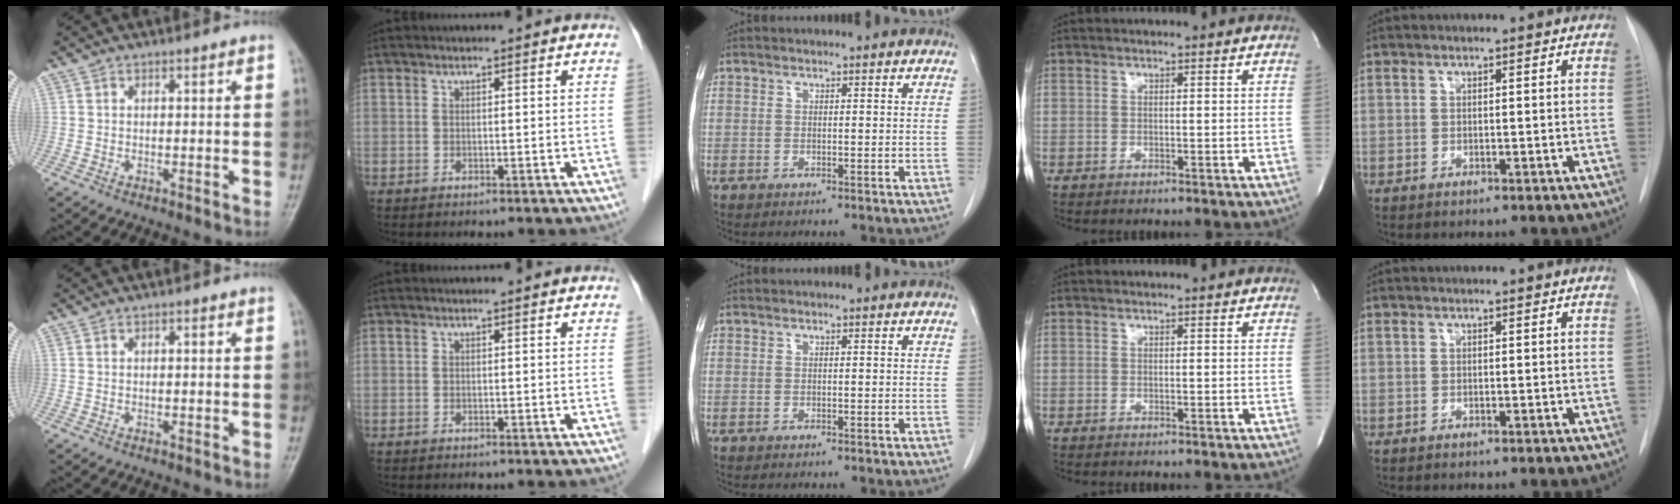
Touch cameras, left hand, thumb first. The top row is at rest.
{}